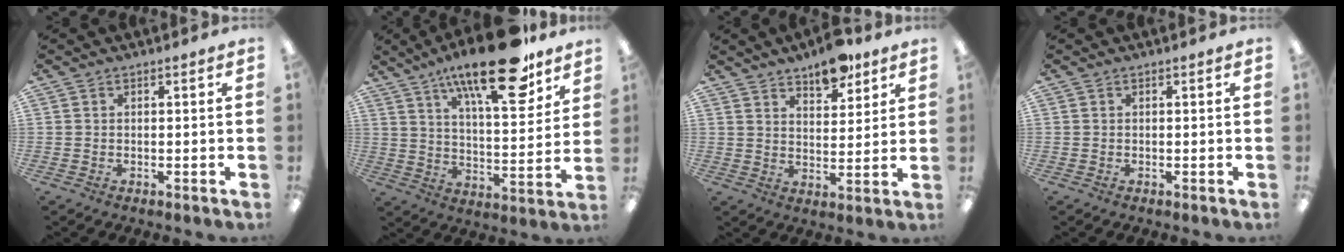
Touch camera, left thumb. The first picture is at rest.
{"total": 22.1, "force": [14.4, 7.1, 15.1], "torque": [-0.236, -0.078, 0.232]}
{"total": 8.7, "force": [6.9, 3.7, 3.8], "torque": [-0.035, -0.043, 0.117]}
{"total": 0.0}